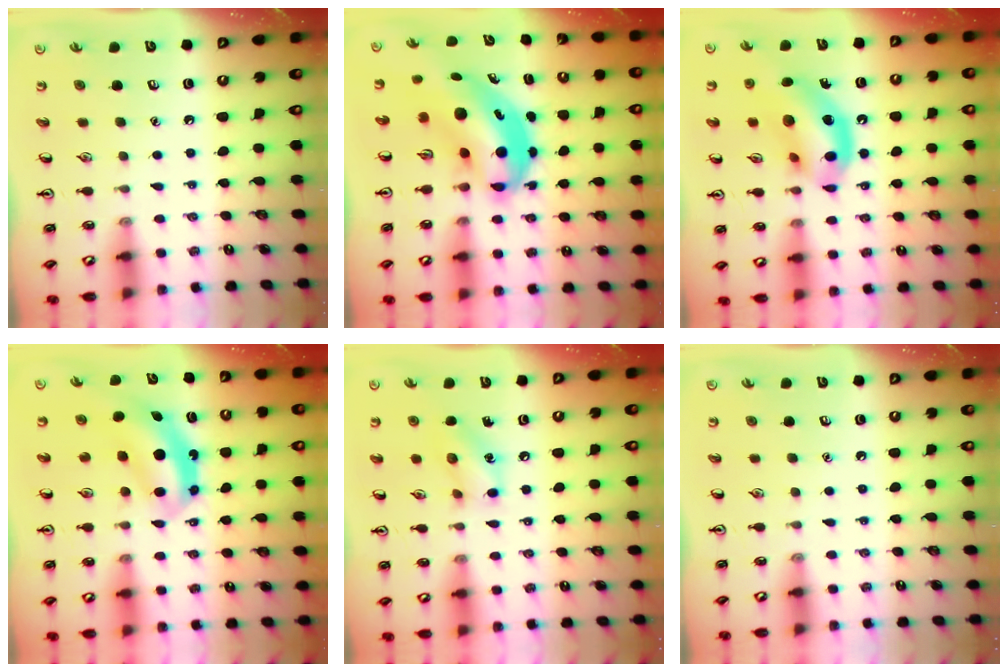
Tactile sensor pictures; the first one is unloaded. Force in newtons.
{"total": 8.4, "press": 8.1, "slide": 2.2}
{"total": 14.8, "press": 14.3, "slide": 3.7}
{"total": 5.9, "press": 5.7, "slide": 1.6}
{"total": 9.6, "press": 9.5, "slide": 1.2}
{"total": 0.0}